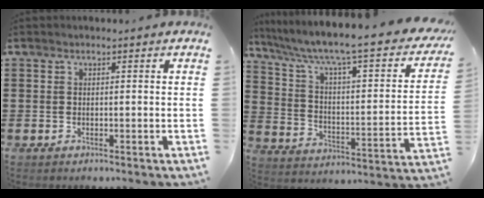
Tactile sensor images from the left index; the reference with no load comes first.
{"total": 6.8, "force": [4.7, 0.7, 4.8], "torque": [-0.113, -0.041, 0.068]}